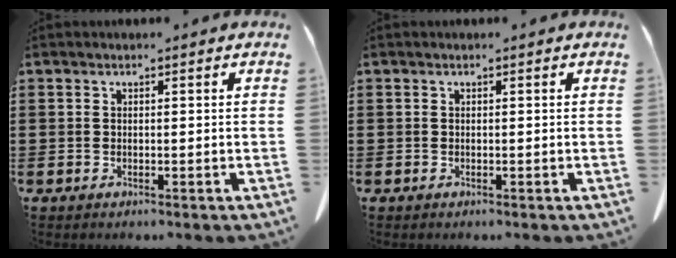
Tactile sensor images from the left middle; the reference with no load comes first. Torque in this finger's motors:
{"motor_torque": [0.00, 0.00, 0.00, 0.00]}